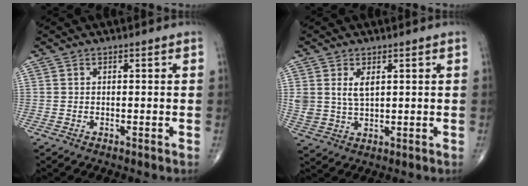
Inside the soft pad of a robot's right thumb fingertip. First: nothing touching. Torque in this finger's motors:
{"motor_torque": [0.03, 0.00, 0.55, 0.25, 0.05]}